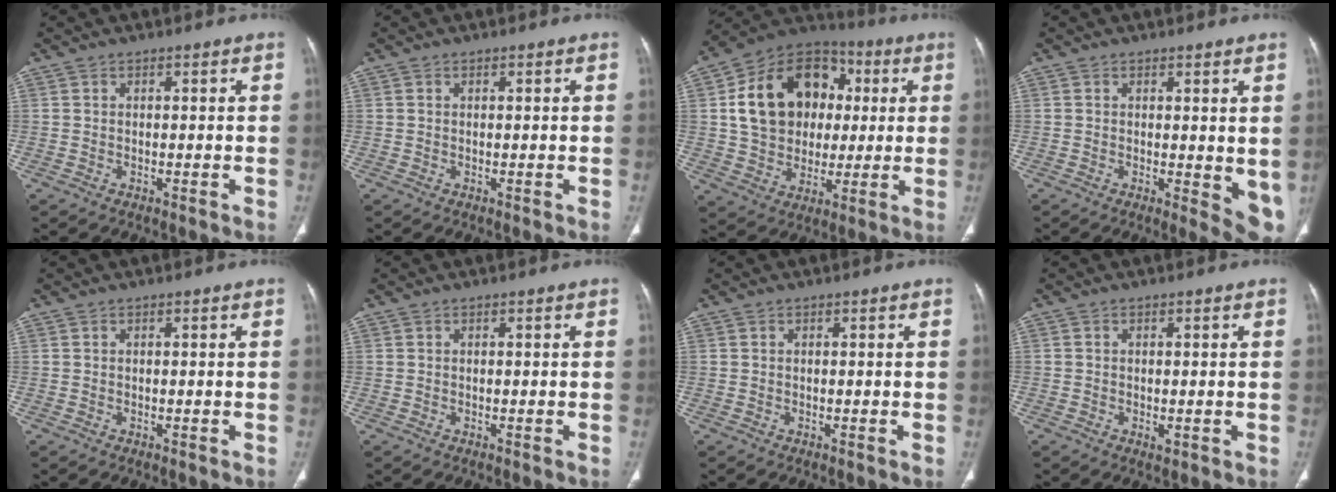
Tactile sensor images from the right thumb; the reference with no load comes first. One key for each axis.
{"total": 0.0}
{"total": 20.5, "fx": 3.6, "fy": 16.2, "fz": 12.1, "tx": -0.174, "ty": 0.024, "tz": 0.064}
{"total": 6.3, "fx": 0.3, "fy": 2.4, "fz": 5.8, "tx": -0.067, "ty": -0.016, "tz": 0.006}
{"total": 0.0}
{"total": 0.0}
{"total": 0.0}
{"total": 1.3, "fx": -0.3, "fy": 0.8, "fz": 1.0, "tx": -0.011, "ty": -0.003, "tz": -0.004}